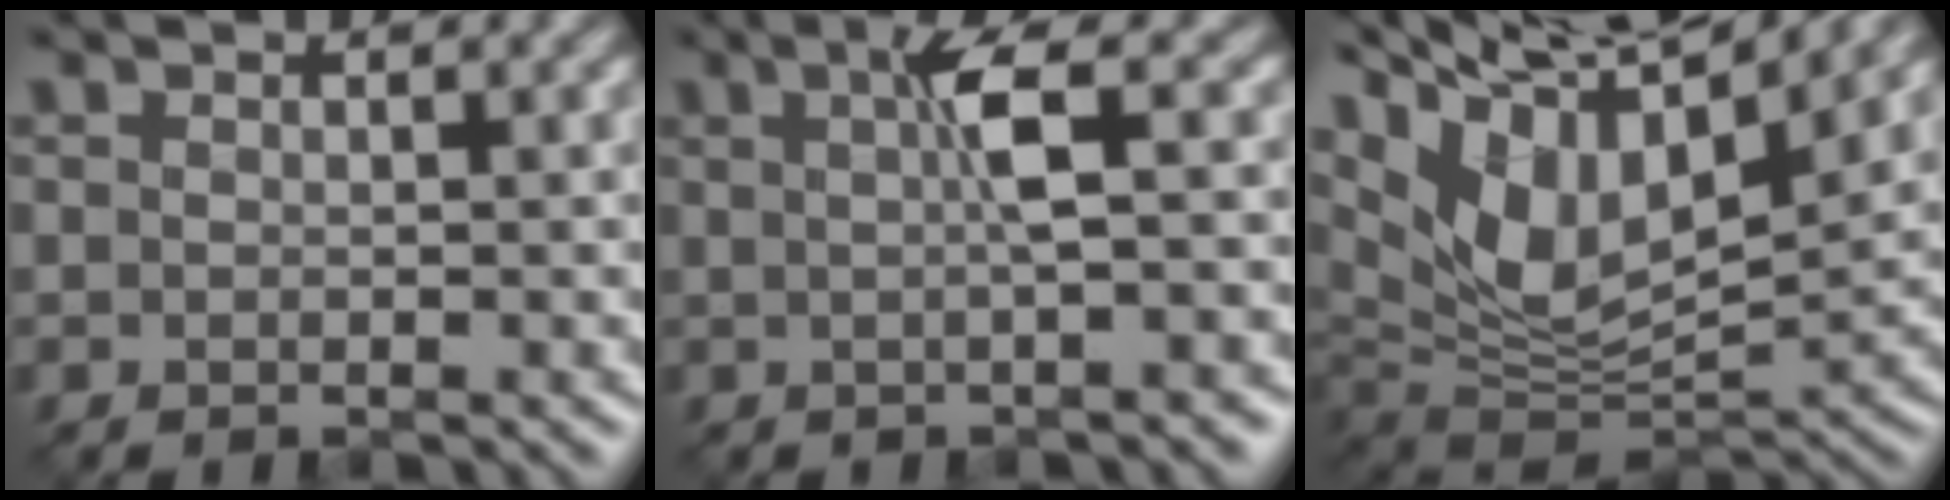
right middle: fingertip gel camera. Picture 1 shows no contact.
{"total": 3.7, "force": [0.3, 0.5, 3.7], "torque": [-0.061, 0.007, 0.003]}
{"total": 13.3, "force": [6.6, 6.0, 9.9], "torque": [-0.198, 0.027, 0.120]}